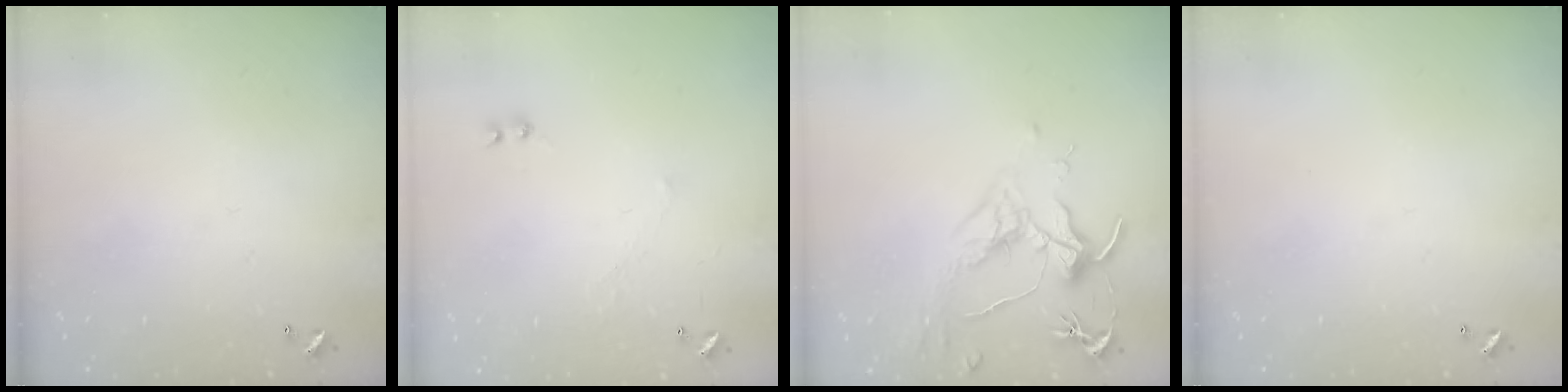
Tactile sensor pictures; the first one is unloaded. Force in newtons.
{"total": 0.9, "press": 0.3, "slide": 0.8}
{"total": 1.8, "press": 1.5, "slide": 0.9}
{"total": 0.0}